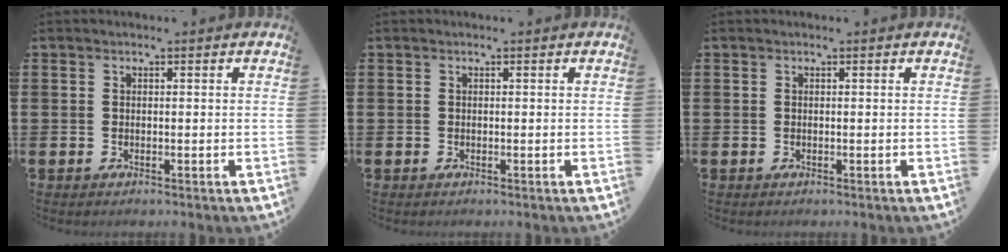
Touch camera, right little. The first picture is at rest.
{"total": 0.0}
{"total": 0.0}